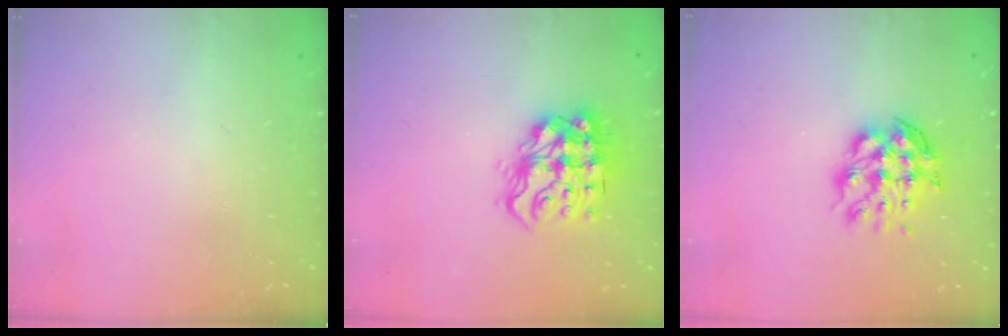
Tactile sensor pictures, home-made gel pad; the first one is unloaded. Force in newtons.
{"total": 16.7, "press": 16.6, "slide": 1.7}
{"total": 11.1, "press": 11.0, "slide": 0.9}